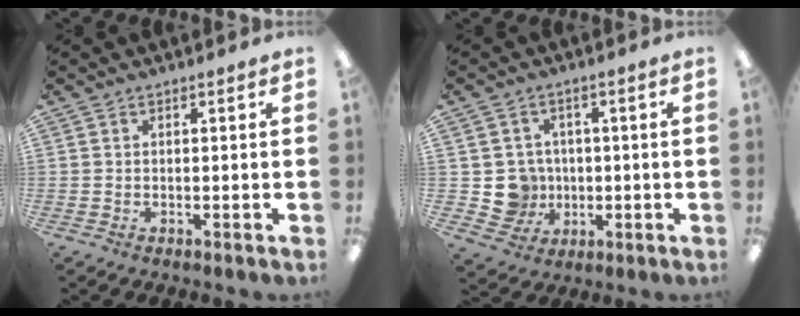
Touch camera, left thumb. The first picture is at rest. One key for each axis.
{"total": 6.8, "fx": 0.0, "fy": 6.7, "fz": 1.1, "tx": -0.030, "ty": 0.008, "tz": 0.010}